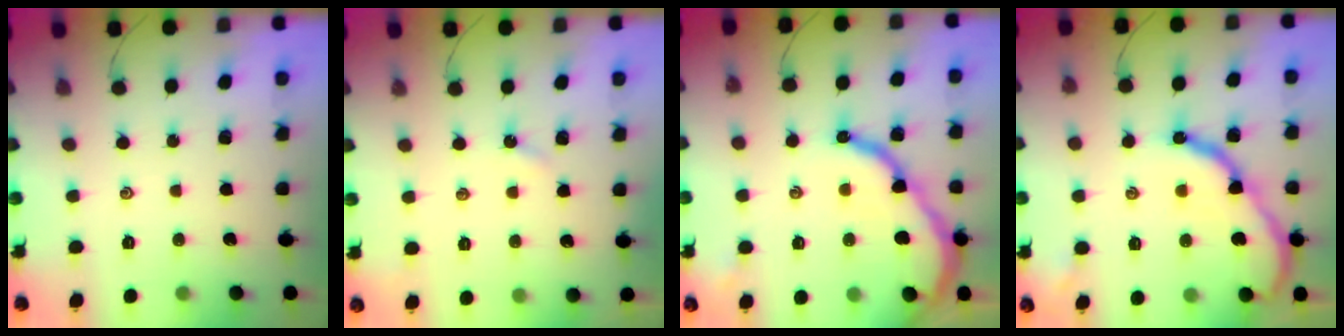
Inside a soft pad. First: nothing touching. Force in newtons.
{"total": 1.5, "press": 1.5, "slide": 0.3}
{"total": 15.5, "press": 15.4, "slide": 1.4}
{"total": 13.1, "press": 13.1, "slide": 0.7}